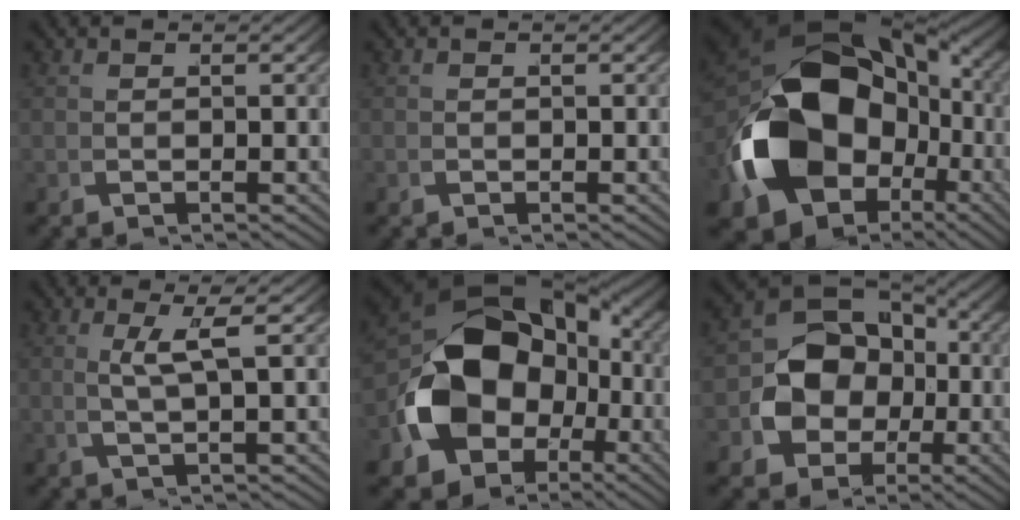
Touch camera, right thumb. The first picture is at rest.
{"total": 0.0}
{"total": 20.8, "force": [-2.4, 14.0, 15.1], "torque": [-0.306, -0.064, -0.012]}
{"total": 3.4, "force": [1.0, 0.4, 3.2], "torque": [-0.068, 0.004, 0.023]}
{"total": 16.7, "force": [-2.1, 12.2, 11.2], "torque": [-0.236, -0.052, -0.013]}
{"total": 11.8, "force": [-1.1, 9.2, 7.4], "torque": [-0.154, -0.038, -0.004]}